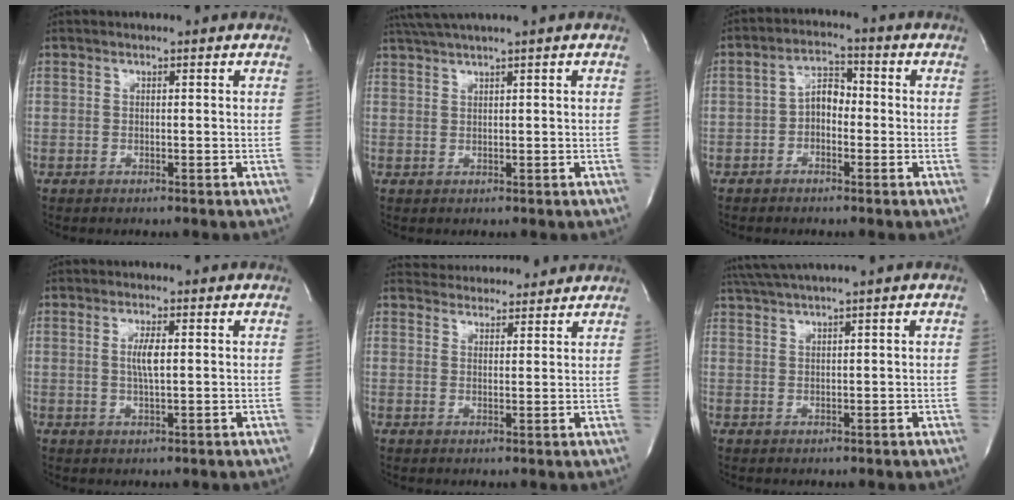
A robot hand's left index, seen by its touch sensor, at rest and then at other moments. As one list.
[{"total": 3.5, "force": [2.6, -1.1, 2.2], "torque": [-0.049, 0.013, 0.055]}, {"total": 4.3, "force": [-1.0, 2.6, 3.3], "torque": [-0.058, 0.019, -0.023]}, {"total": 3.3, "force": [0.4, 0.4, 3.2], "torque": [-0.063, -0.002, 0.009]}, {"total": 8.3, "force": [8.0, 2.0, 1.2], "torque": [-0.015, 0.018, 0.104]}, {"total": 3.8, "force": [2.9, -1.3, 2.1], "torque": [-0.050, 0.012, 0.063]}]